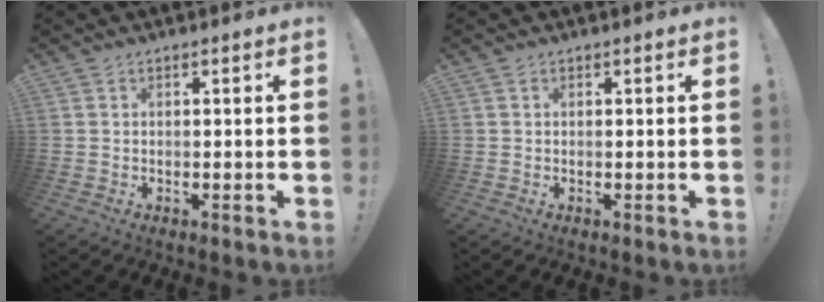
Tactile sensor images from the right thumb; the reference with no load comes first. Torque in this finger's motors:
{"motor_torque": [-0.31, 0.39, 0.30, -0.16, -0.05]}